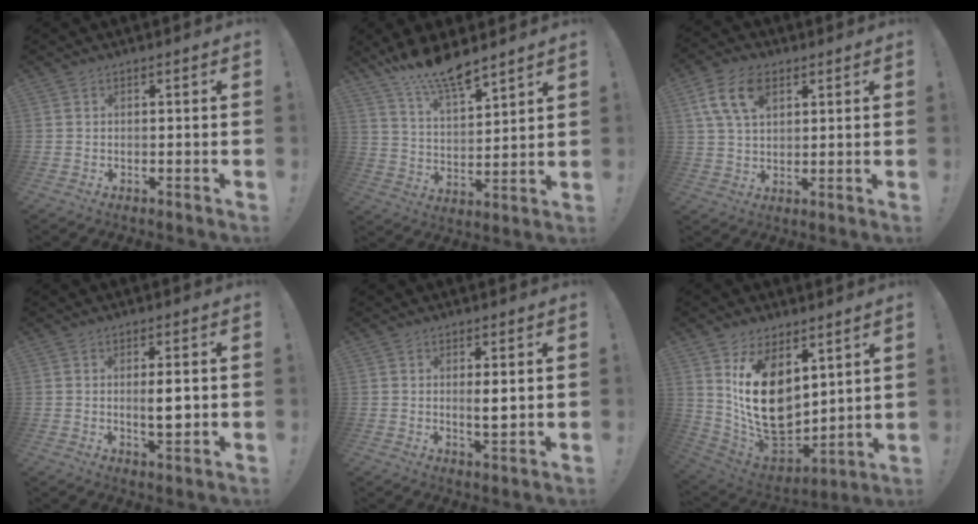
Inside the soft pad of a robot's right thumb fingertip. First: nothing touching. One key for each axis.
{"total": 12.2, "fx": 10.5, "fy": 2.1, "fz": 5.8, "tx": -0.110, "ty": -0.076, "tz": 0.188}
{"total": 11.4, "fx": 5.1, "fy": 7.0, "fz": 7.4, "tx": -0.141, "ty": -0.004, "tz": 0.095}
{"total": 5.2, "fx": 0.2, "fy": 1.1, "fz": 5.1, "tx": -0.073, "ty": -0.014, "tz": -0.004}
{"total": 3.5, "fx": 0.7, "fy": 0.7, "fz": 3.4, "tx": -0.042, "ty": -0.016, "tz": 0.008}
{"total": 20.0, "fx": 4.9, "fy": 13.9, "fz": 13.5, "tx": -0.239, "ty": -0.052, "tz": 0.098}